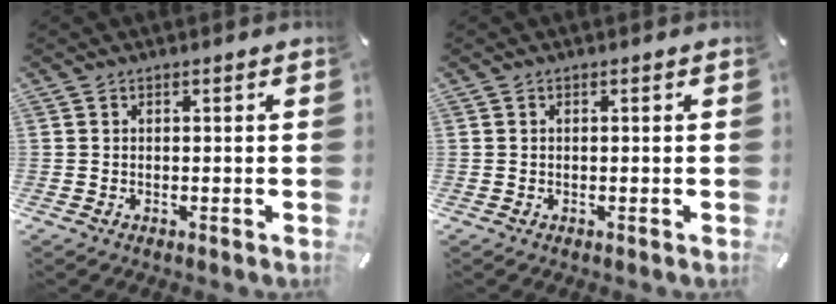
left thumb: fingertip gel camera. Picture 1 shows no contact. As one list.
[{"total": 0.0}]